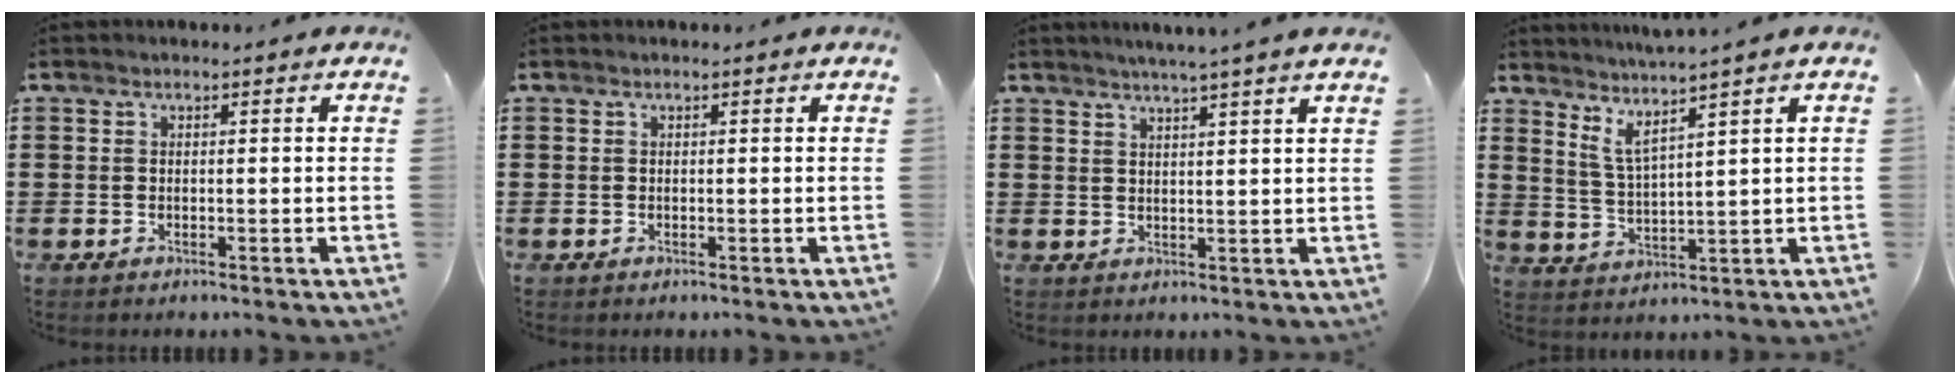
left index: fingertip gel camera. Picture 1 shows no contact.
{"total": 0.0}
{"total": 2.8, "force": [2.4, -1.0, 0.9], "torque": [-0.022, -0.008, 0.042]}
{"total": 3.8, "force": [2.8, -0.1, 2.5], "torque": [-0.059, -0.016, 0.045]}